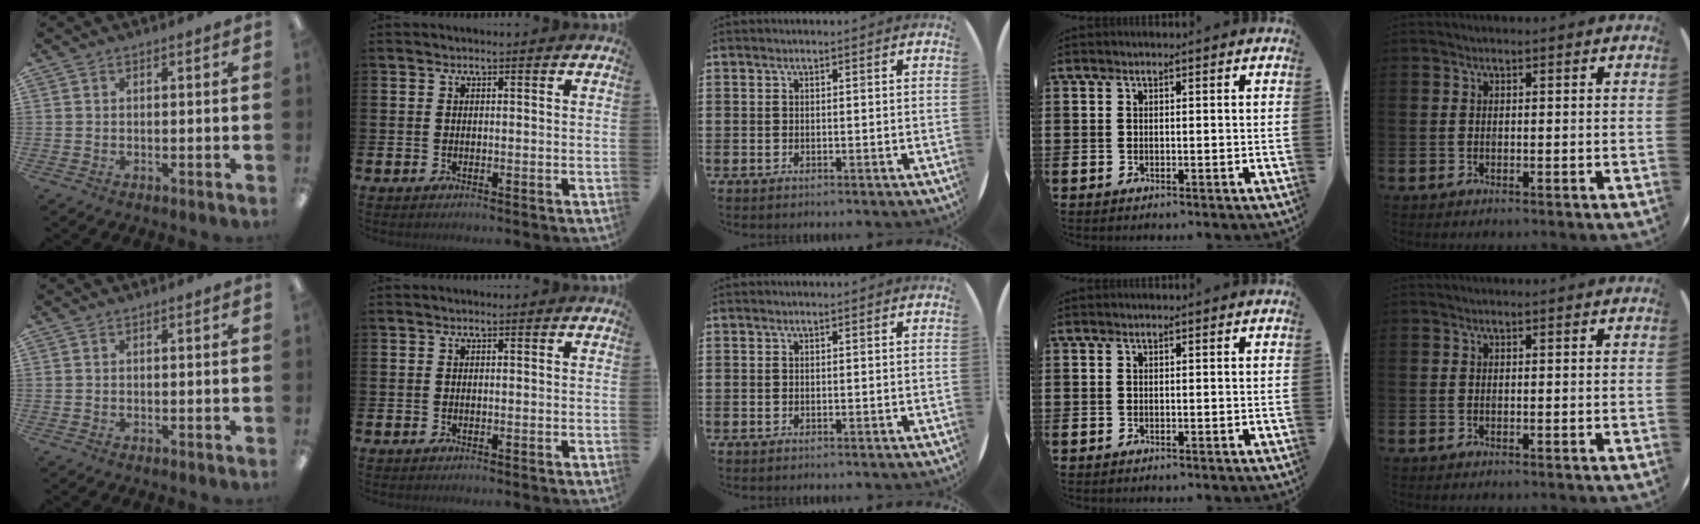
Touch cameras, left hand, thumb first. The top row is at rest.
{}